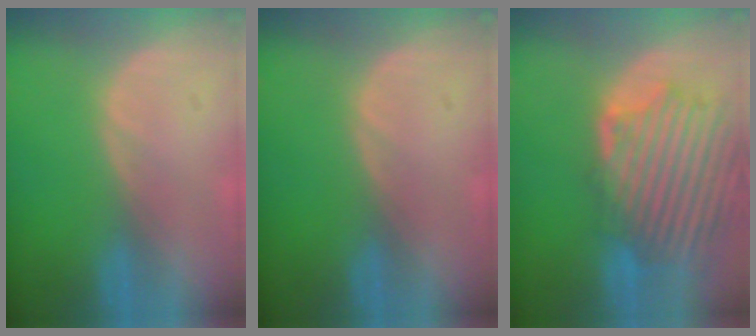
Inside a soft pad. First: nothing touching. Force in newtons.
{"total": 0.0}
{"total": 13.1, "press": 11.4, "slide": 6.4}